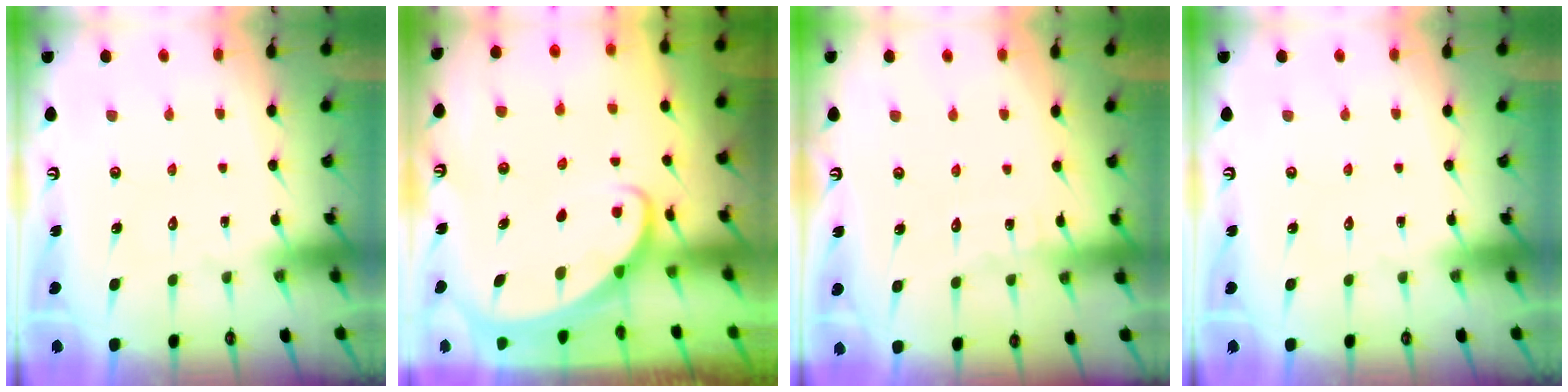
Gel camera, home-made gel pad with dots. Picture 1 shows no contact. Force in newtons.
{"total": 2.7, "press": 2.7, "slide": 0.4}
{"total": 3.5, "press": 3.4, "slide": 0.3}
{"total": 0.0}